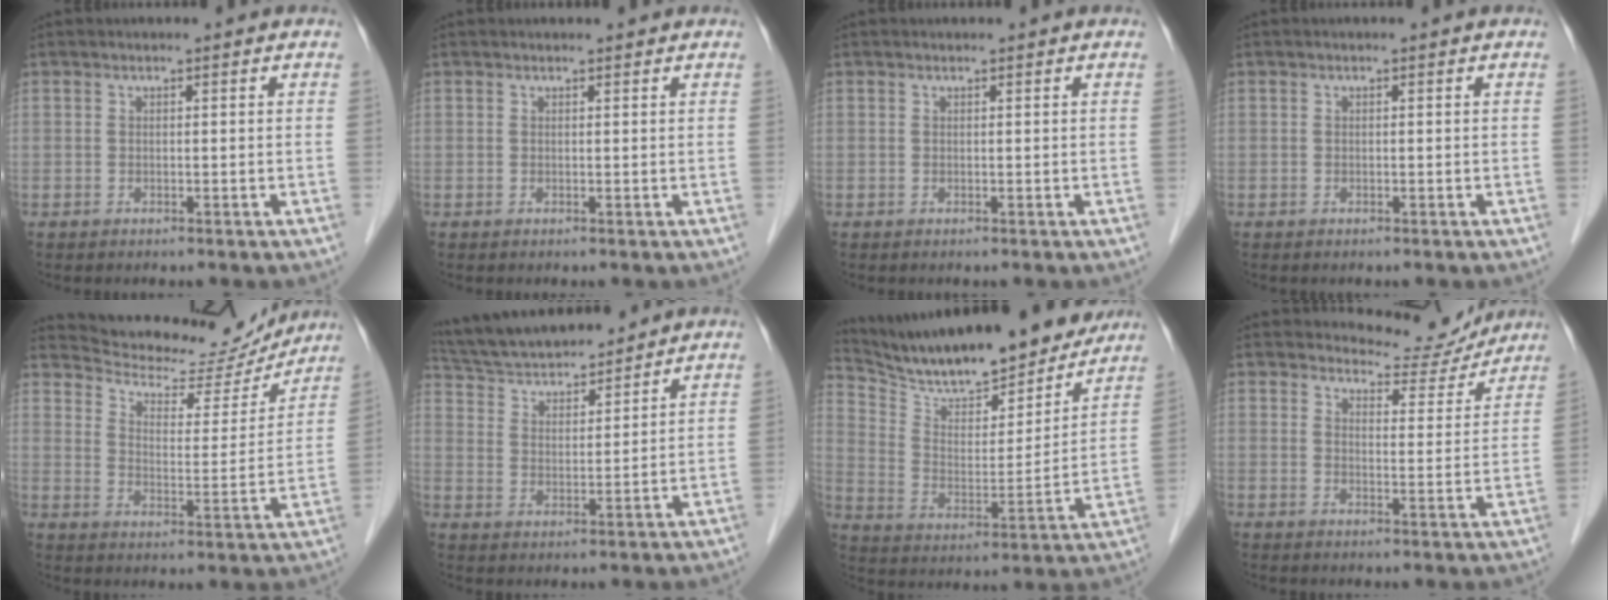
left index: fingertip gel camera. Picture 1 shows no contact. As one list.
[{"total": 1.6, "force": [1.5, 0.4, 0.3], "torque": [-0.009, 0.011, 0.018]}, {"total": 0.0}, {"total": 0.0}, {"total": 17.9, "force": [17.1, 3.4, 3.9], "torque": [-0.057, -0.020, 0.235]}, {"total": 15.5, "force": [14.3, 3.0, 5.2], "torque": [-0.098, 0.027, 0.247]}, {"total": 22.4, "force": [20.1, 4.5, 8.8], "torque": [-0.151, -0.012, 0.306]}, {"total": 8.2, "force": [8.0, 1.6, -0.3], "torque": [0.007, -0.015, 0.100]}]